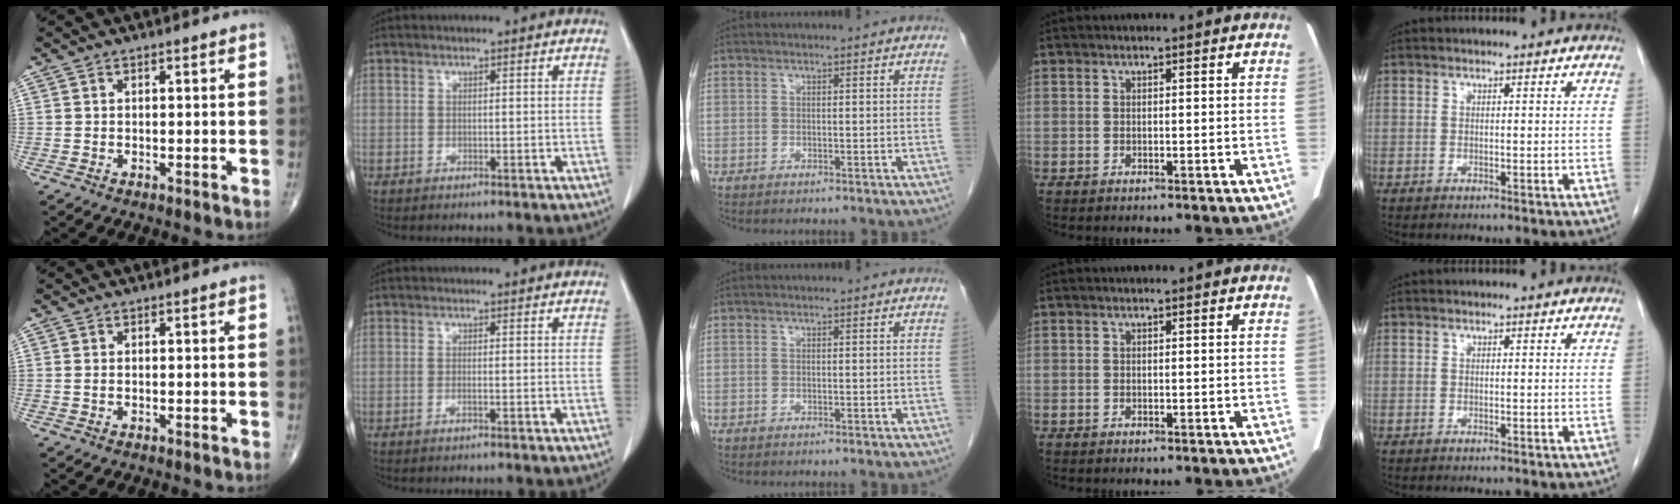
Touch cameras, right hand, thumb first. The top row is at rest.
{"thumb": {"total": 0.7, "force": [-0.1, 0.4, 0.6], "torque": [-0.016, 0.000, -0.001]}, "index": {"total": 0.6, "force": [-0.2, 0.0, 0.6], "torque": [-0.014, -0.001, -0.004]}}